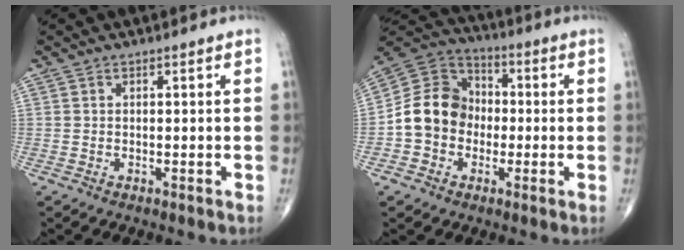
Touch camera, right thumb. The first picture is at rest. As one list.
[{"total": 12.0, "force": [-1.8, 10.3, 5.9], "torque": [-0.086, 0.039, -0.044]}]